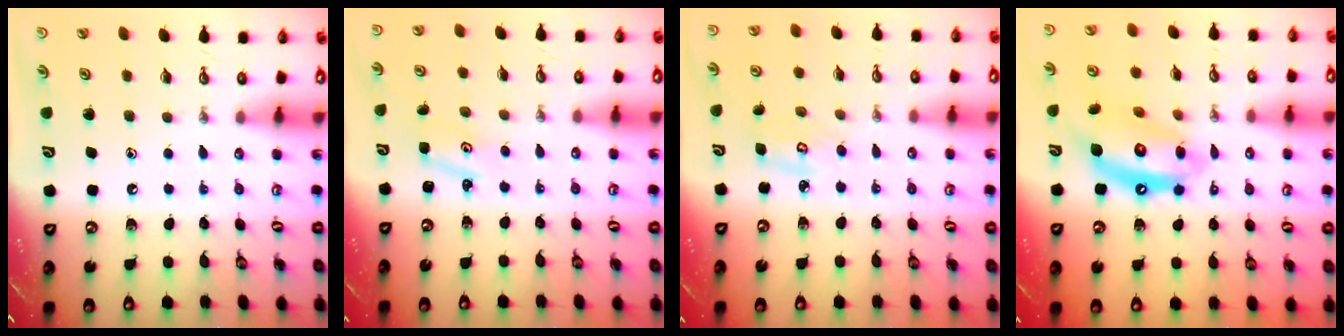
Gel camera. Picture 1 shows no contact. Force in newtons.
{"total": 1.6, "press": 1.6, "slide": 0.2}
{"total": 3.9, "press": 3.8, "slide": 0.2}
{"total": 13.6, "press": 13.5, "slide": 1.5}